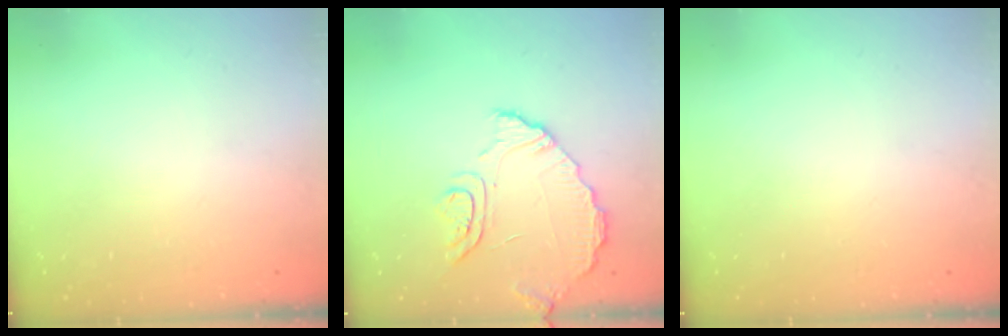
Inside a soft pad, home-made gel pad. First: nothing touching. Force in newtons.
{"total": 9.0, "press": 9.0, "slide": 1.1}
{"total": 0.0}